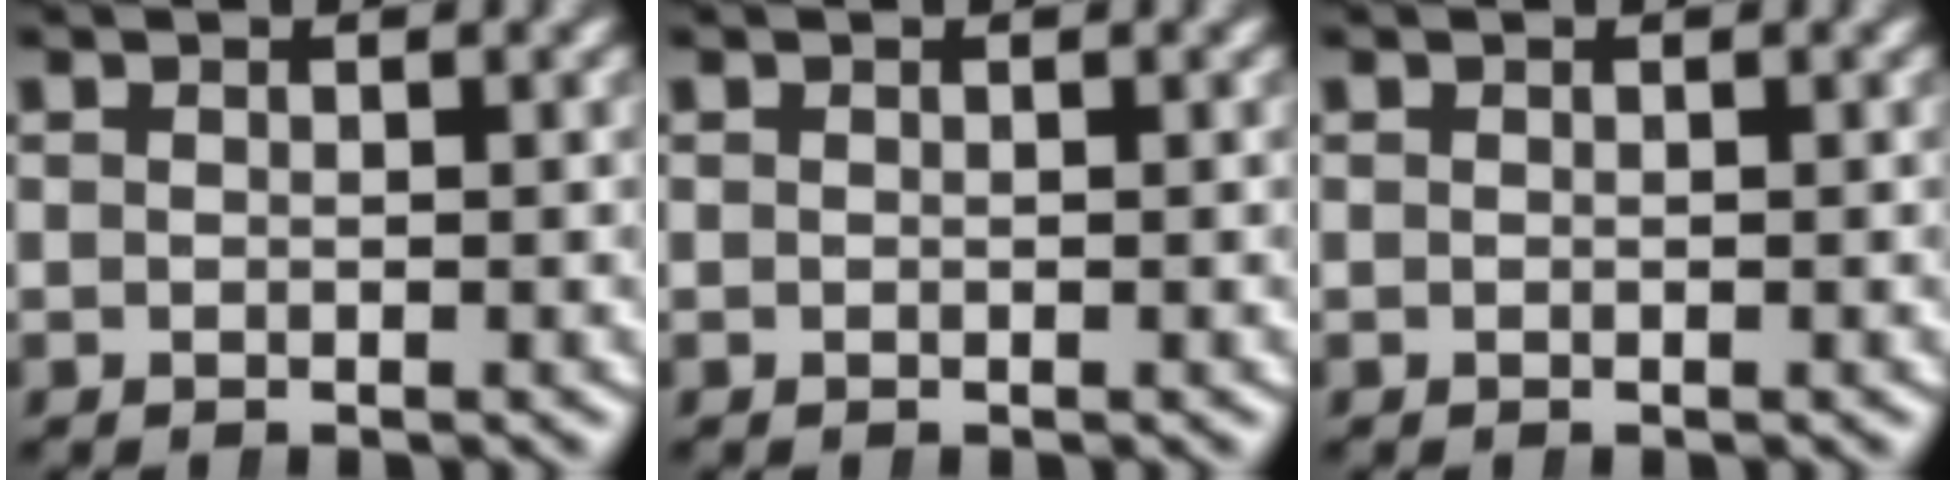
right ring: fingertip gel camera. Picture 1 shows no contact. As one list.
[{"total": 0.0}, {"total": 0.0}]